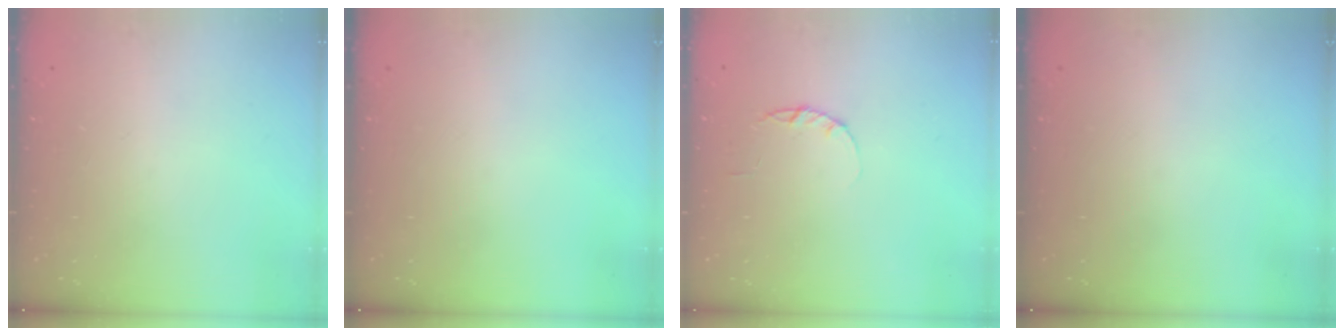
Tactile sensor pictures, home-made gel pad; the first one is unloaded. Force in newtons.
{"total": 0.0}
{"total": 2.2, "press": 2.2, "slide": 0.4}
{"total": 0.0}